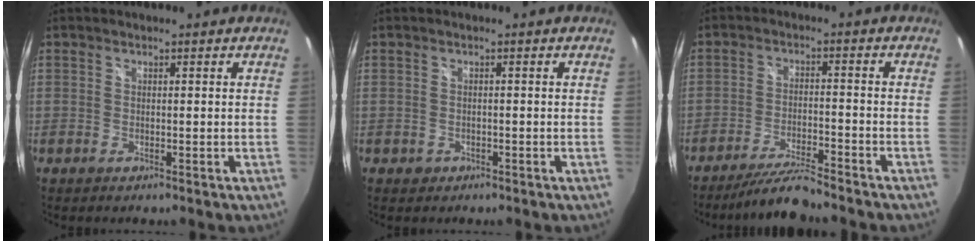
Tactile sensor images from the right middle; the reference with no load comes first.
{"total": 1.5, "force": [-0.7, 1.3, 0.4], "torque": [-0.010, -0.003, -0.007]}
{"total": 7.8, "force": [-7.1, -0.1, 3.2], "torque": [-0.076, -0.006, -0.127]}